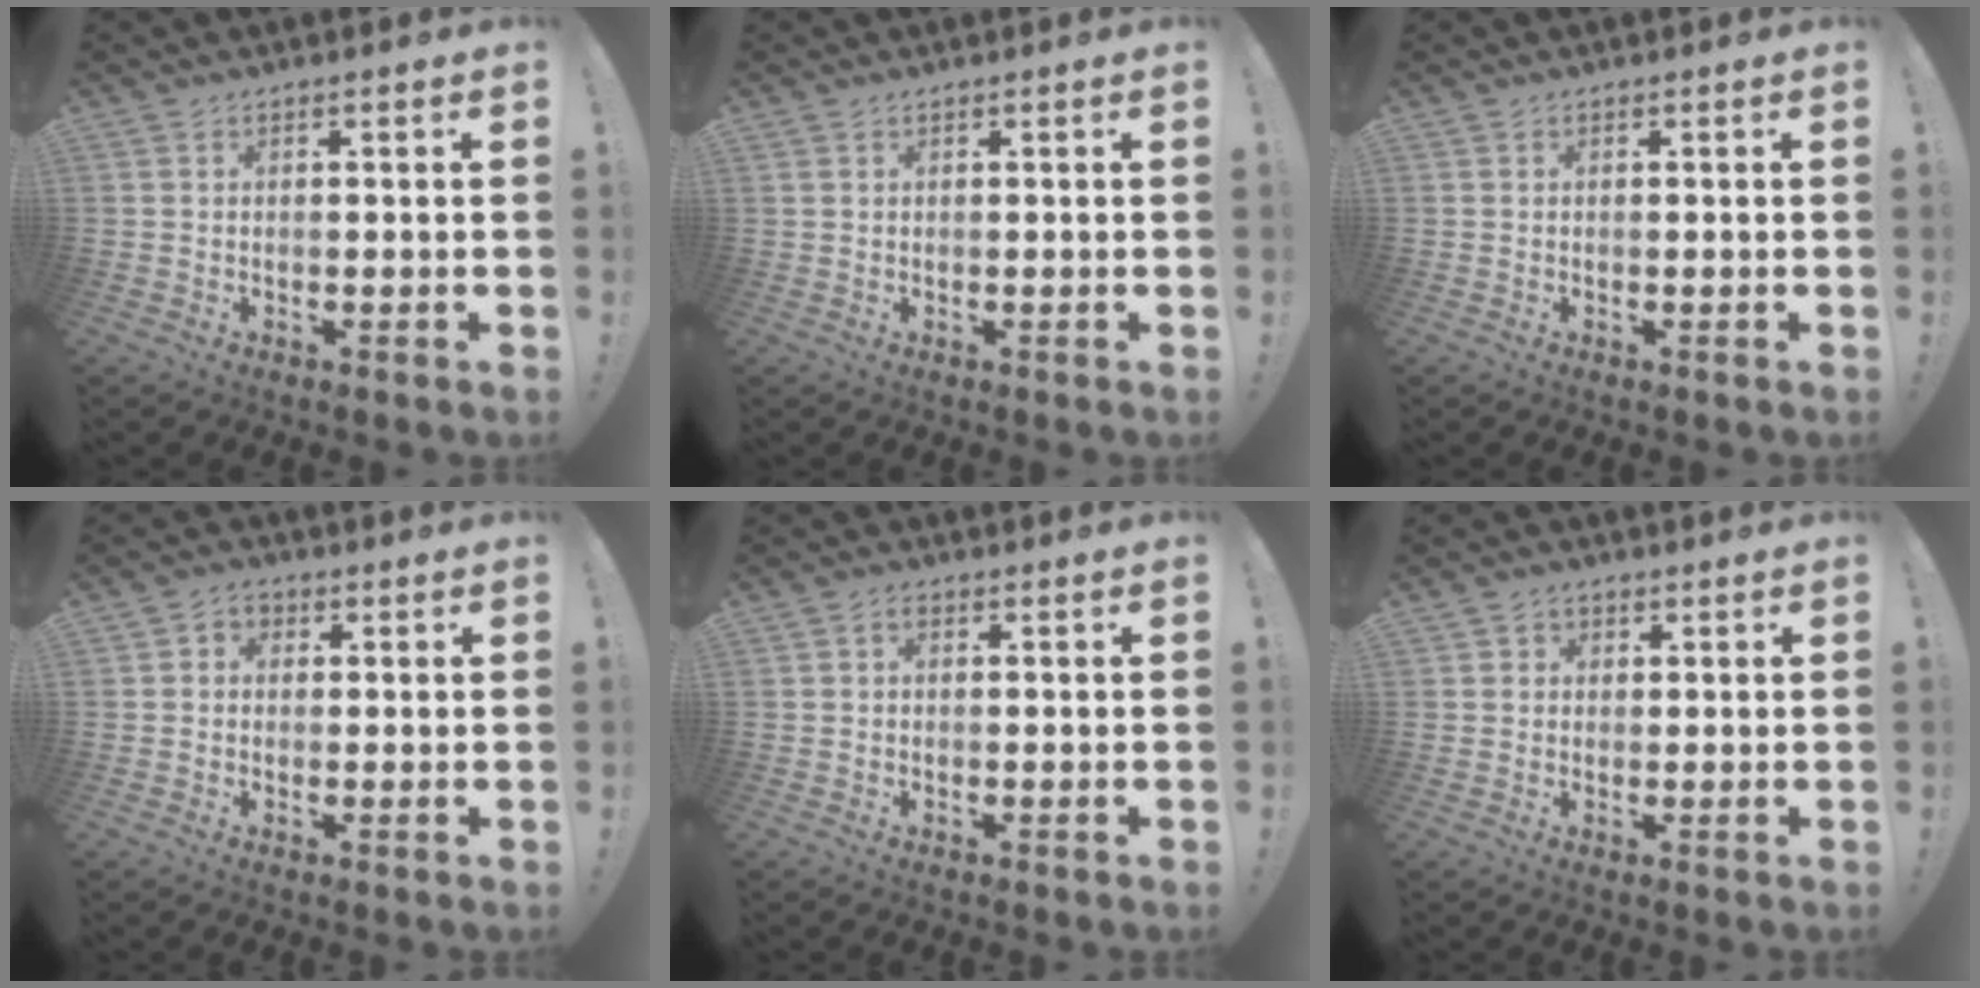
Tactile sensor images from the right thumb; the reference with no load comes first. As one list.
[{"total": 0.7, "force": [0.6, 0.3, 0.4], "torque": [-0.001, -0.002, 0.010]}, {"total": 0.0}, {"total": 3.0, "force": [0.1, 2.7, 1.3], "torque": [-0.017, 0.004, 0.003]}, {"total": 1.4, "force": [0.0, 1.1, 0.8], "torque": [-0.015, 0.006, 0.000]}, {"total": 2.1, "force": [0.7, 1.9, 0.6], "torque": [0.001, -0.003, 0.009]}]